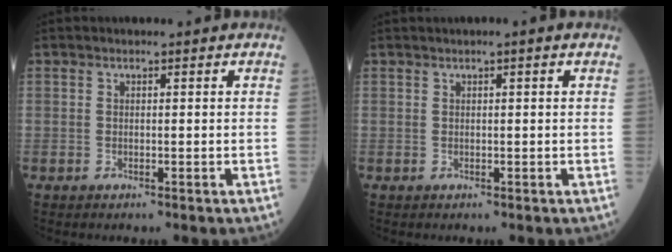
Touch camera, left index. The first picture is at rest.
{"total": 0.9, "force": [0.5, -0.1, 0.8], "torque": [-0.016, 0.002, 0.008]}